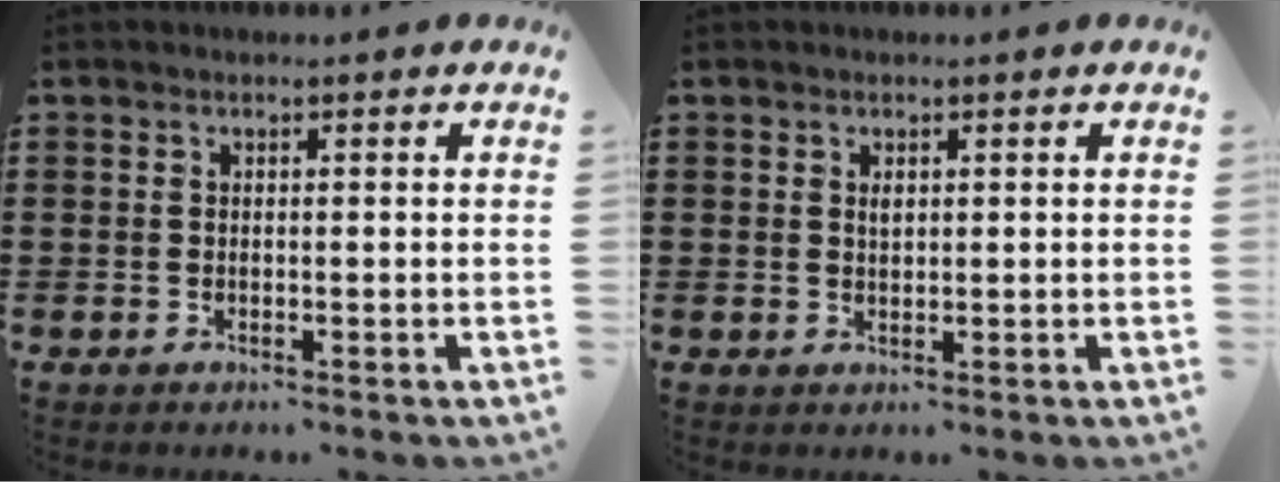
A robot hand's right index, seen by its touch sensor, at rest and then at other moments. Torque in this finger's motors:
{"motor_torque": [0.34, 0.31, 0.16, 0.00]}